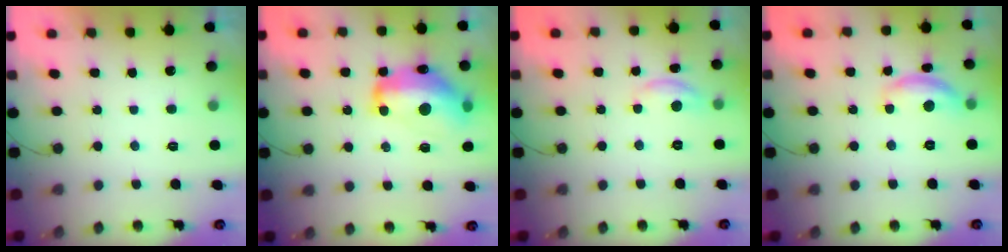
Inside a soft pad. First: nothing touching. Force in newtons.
{"total": 16.4, "press": 16.3, "slide": 1.3}
{"total": 5.6, "press": 5.6, "slide": 0.4}
{"total": 11.3, "press": 11.3, "slide": 0.7}